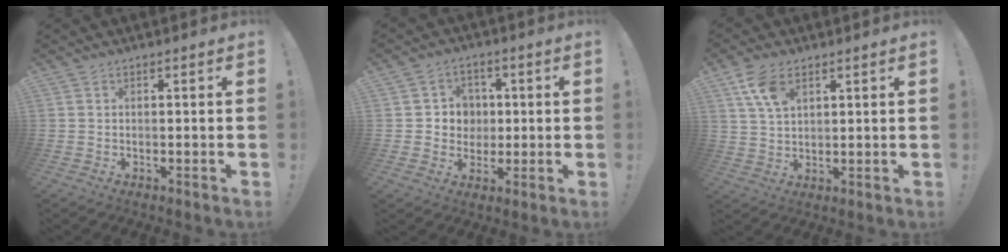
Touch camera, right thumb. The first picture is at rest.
{"total": 6.7, "force": [0.7, 6.6, 1.1], "torque": [-0.018, -0.007, 0.017]}
{"total": 8.2, "force": [4.2, 4.6, 5.4], "torque": [-0.104, -0.013, 0.080]}